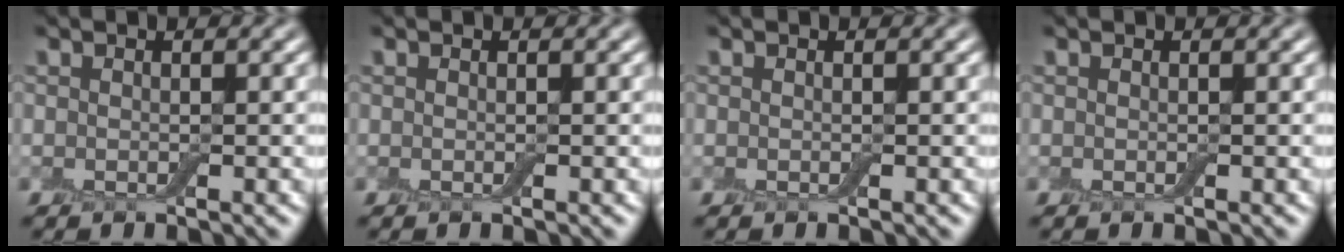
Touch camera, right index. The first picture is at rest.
{"total": 0.0}
{"total": 0.0}
{"total": 0.0}